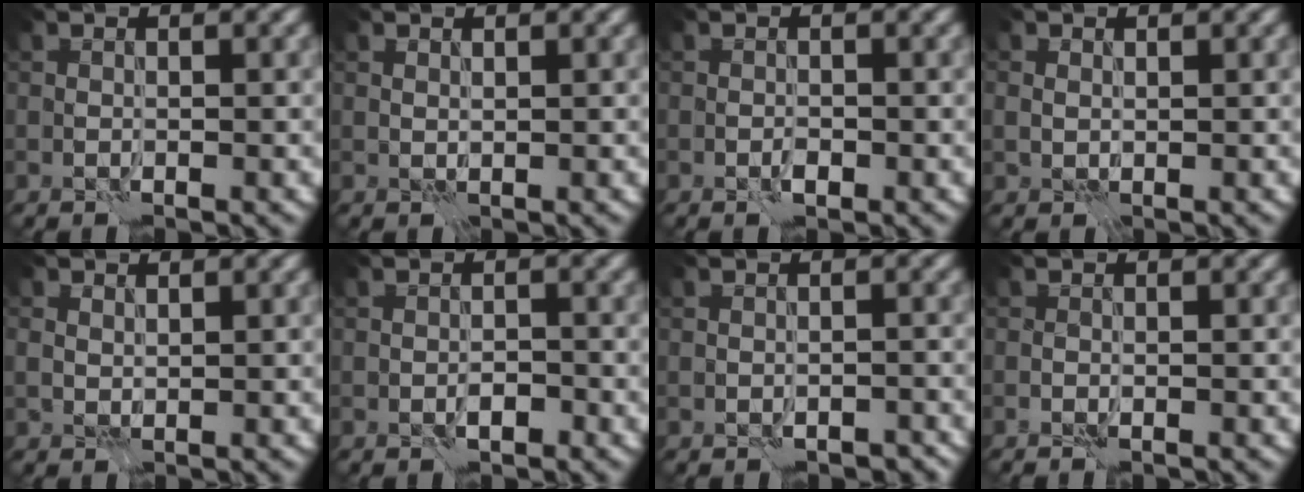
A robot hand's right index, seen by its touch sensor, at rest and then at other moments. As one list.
[{"total": 0.5, "force": [0.5, 0.1, -0.1], "torque": [-0.001, -0.001, 0.011]}, {"total": 0.6, "force": [-0.3, 0.4, 0.4], "torque": [-0.007, 0.000, -0.006]}, {"total": 0.8, "force": [0.4, 0.7, 0.1], "torque": [-0.001, -0.004, 0.008]}, {"total": 1.0, "force": [0.7, 0.6, 0.2], "torque": [-0.006, -0.001, 0.016]}, {"total": 1.1, "force": [-0.6, 0.5, 0.7], "torque": [-0.008, 0.002, -0.011]}, {"total": 2.0, "force": [-1.6, 1.0, 0.7], "torque": [-0.015, 0.007, -0.017]}, {"total": 0.7, "force": [-0.4, 0.1, 0.5], "torque": [-0.017, -0.001, -0.009]}]